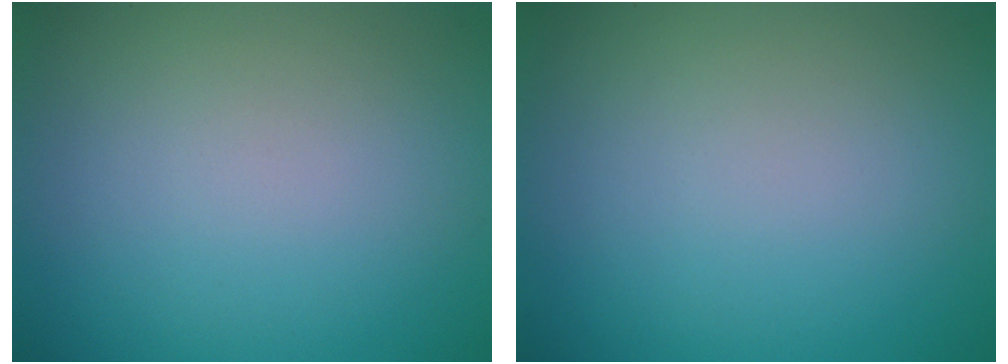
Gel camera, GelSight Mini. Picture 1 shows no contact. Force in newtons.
{"total": 0.0}